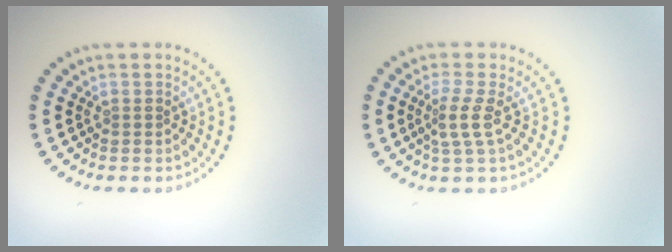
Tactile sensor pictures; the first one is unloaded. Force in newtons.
{"total": 2.2, "press": 1.5, "slide": 1.6}